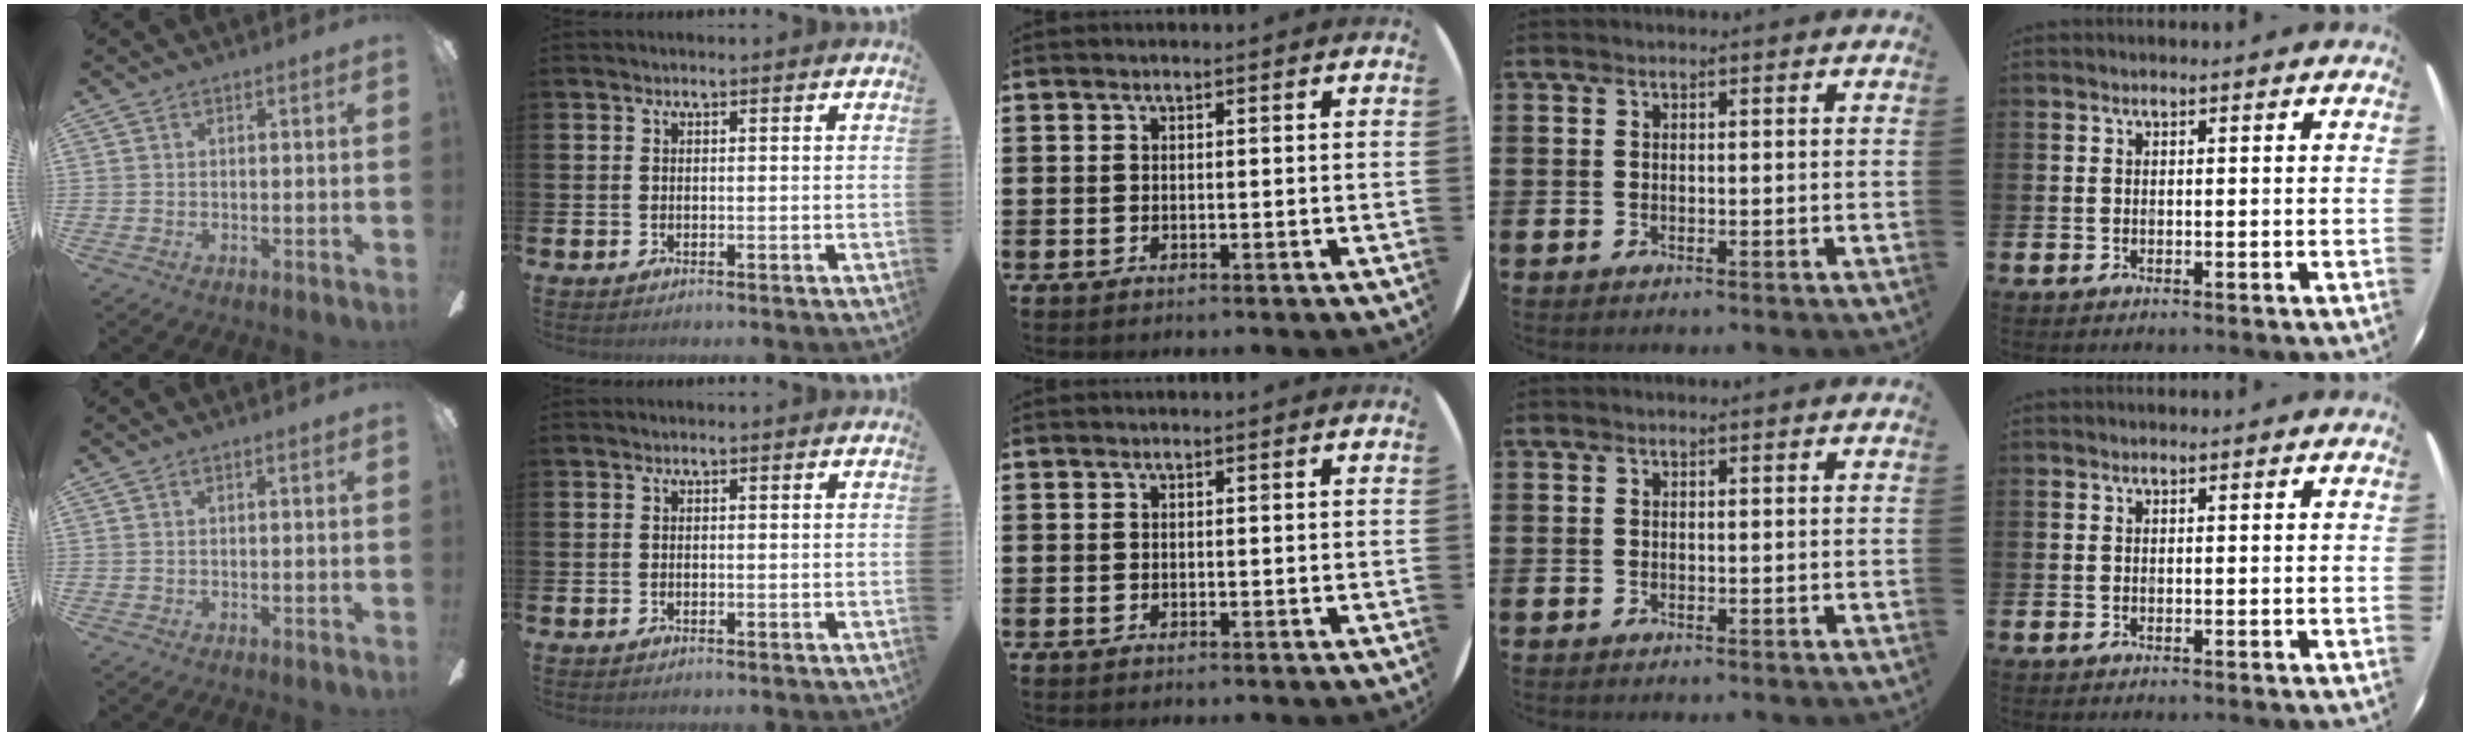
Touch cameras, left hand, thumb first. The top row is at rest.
{}